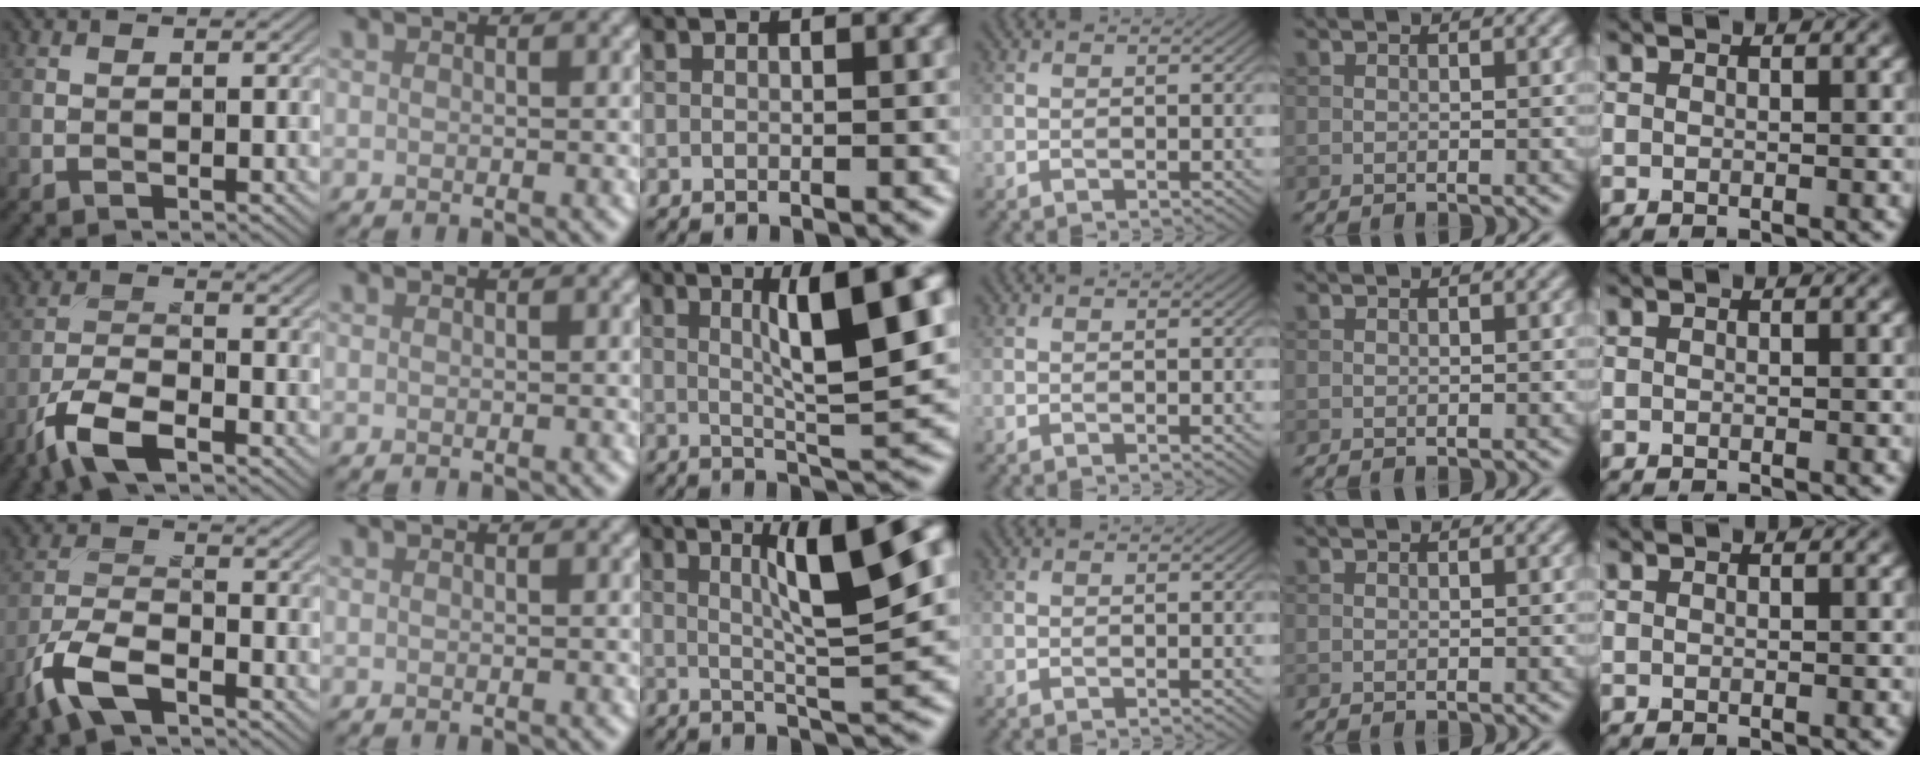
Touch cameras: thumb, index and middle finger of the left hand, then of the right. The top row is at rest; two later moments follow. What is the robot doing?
{"motion": "screw", "object": "medicine bottle"}